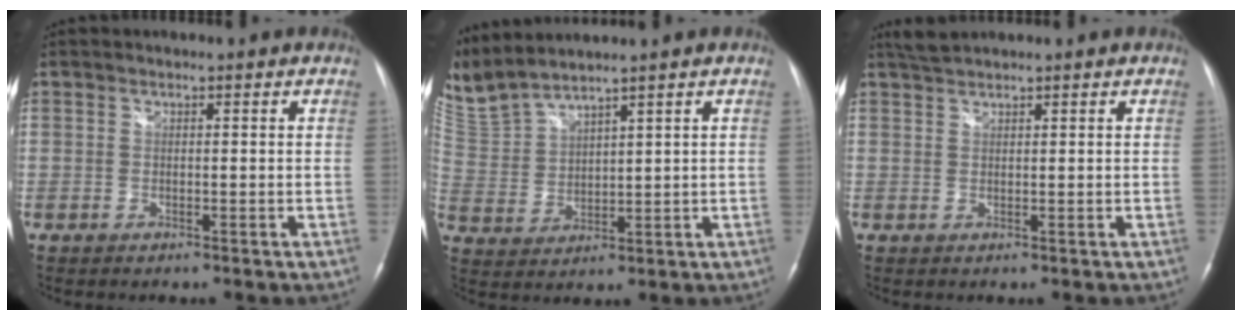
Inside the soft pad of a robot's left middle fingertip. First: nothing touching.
{"total": 8.4, "force": [8.0, -0.3, 2.6], "torque": [-0.082, 0.012, 0.179]}
{"total": 2.0, "force": [1.9, -0.2, 0.5], "torque": [-0.014, 0.010, 0.042]}